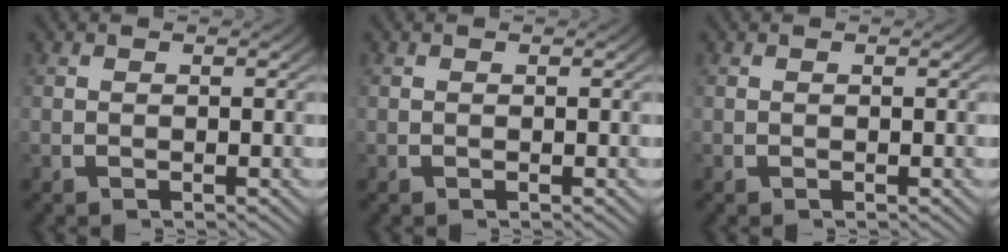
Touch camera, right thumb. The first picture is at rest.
{"total": 0.0}
{"total": 0.0}